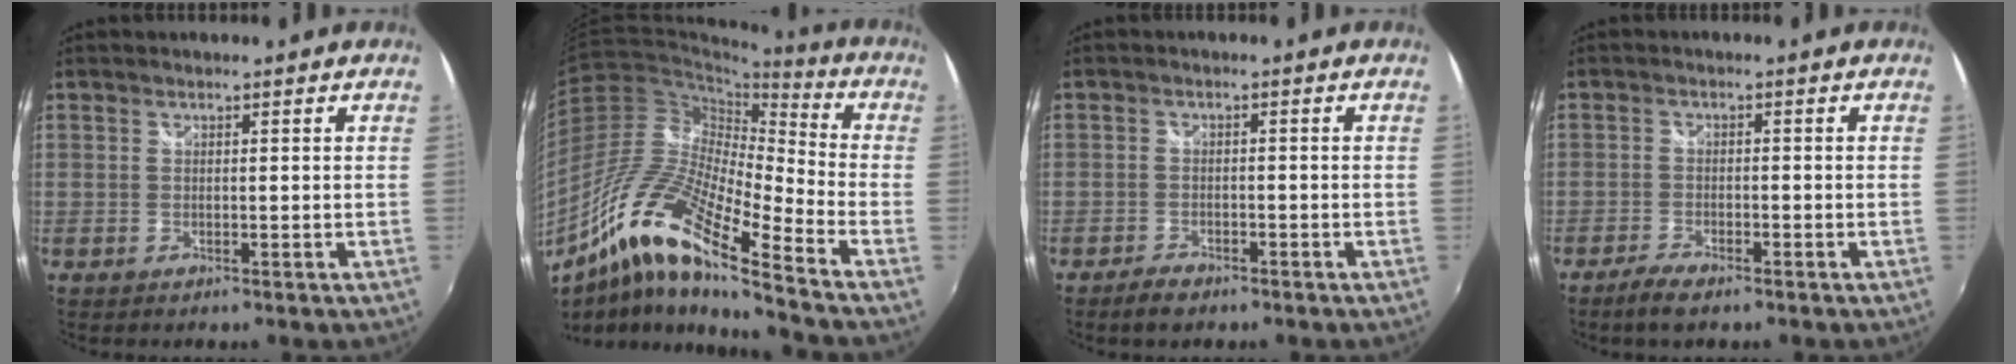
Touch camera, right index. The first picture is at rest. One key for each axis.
{"total": 18.0, "fx": -11.1, "fy": 2.4, "fz": 14.0, "tx": -0.259, "ty": -0.011, "tz": -0.230}
{"total": 3.5, "fx": -2.7, "fy": 1.6, "fz": 1.5, "tx": -0.042, "ty": -0.001, "tz": -0.049}
{"total": 4.0, "fx": -3.1, "fy": 1.1, "fz": 2.2, "tx": -0.064, "ty": -0.006, "tz": -0.063}